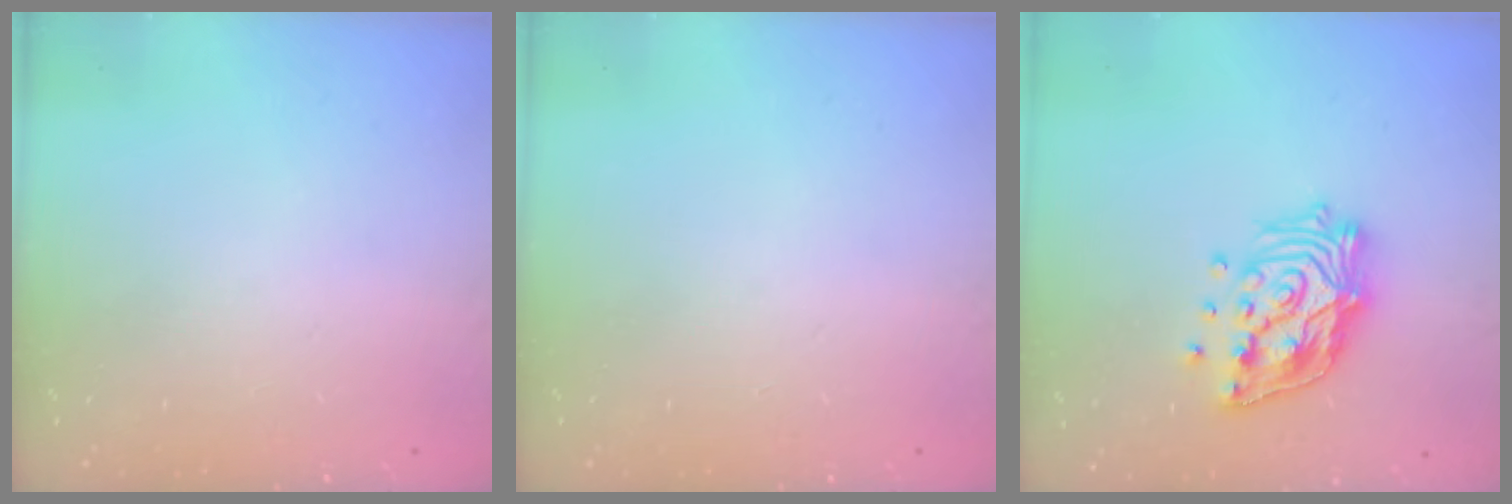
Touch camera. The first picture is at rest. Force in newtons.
{"total": 0.0}
{"total": 15.8, "press": 15.8, "slide": 1.0}